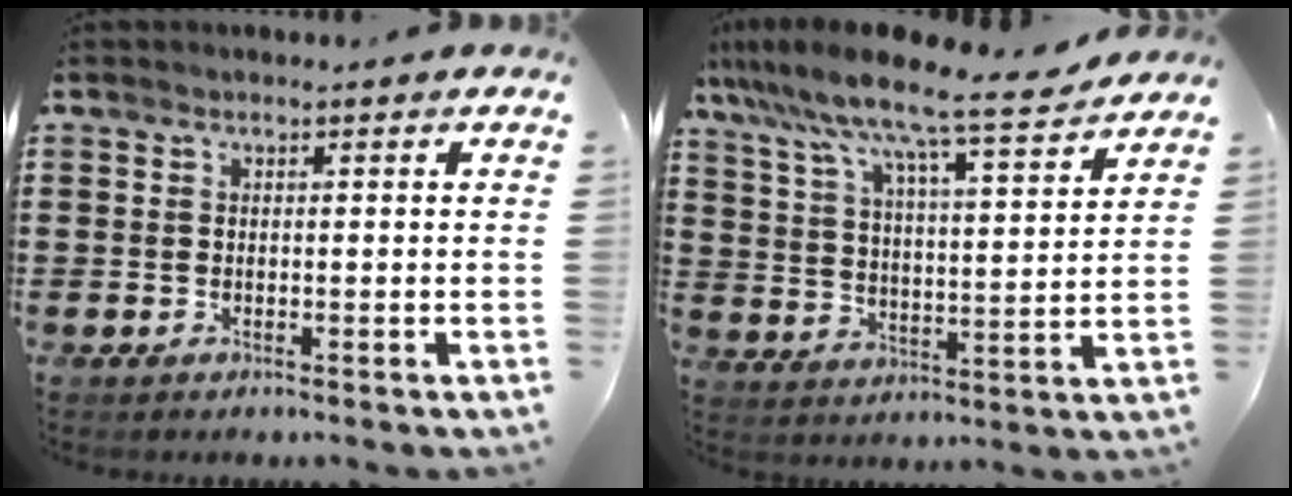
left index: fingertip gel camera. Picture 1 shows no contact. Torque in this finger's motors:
{"motor_torque": [1.08, -1.06, 0.71, 0.21]}